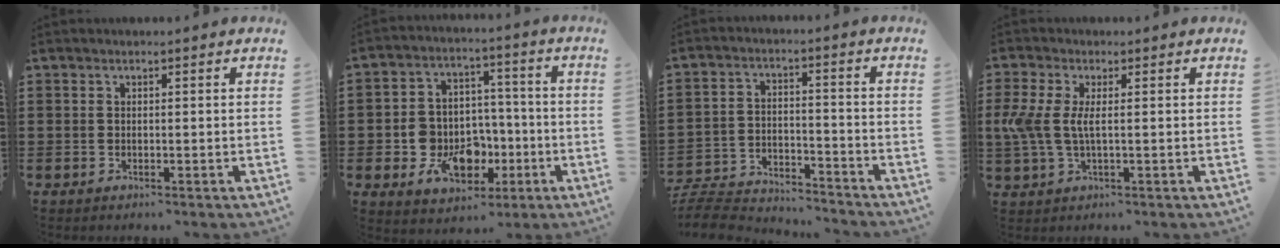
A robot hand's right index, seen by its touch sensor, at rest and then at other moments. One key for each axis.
{"total": 10.0, "fx": -2.5, "fy": 8.3, "fz": 5.0, "tx": -0.104, "ty": 0.020, "tz": -0.037}
{"total": 6.7, "fx": -6.5, "fy": 1.0, "fz": 1.1, "tx": -0.039, "ty": 0.007, "tz": -0.134}
{"total": 4.8, "fx": 0.1, "fy": 1.9, "fz": 4.4, "tx": -0.122, "ty": -0.009, "tz": -0.009}